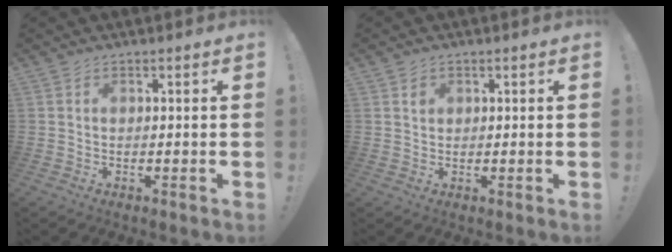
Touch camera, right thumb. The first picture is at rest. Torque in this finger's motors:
{"motor_torque": [-0.10, 0.00, 0.49, -0.44, 0.05]}